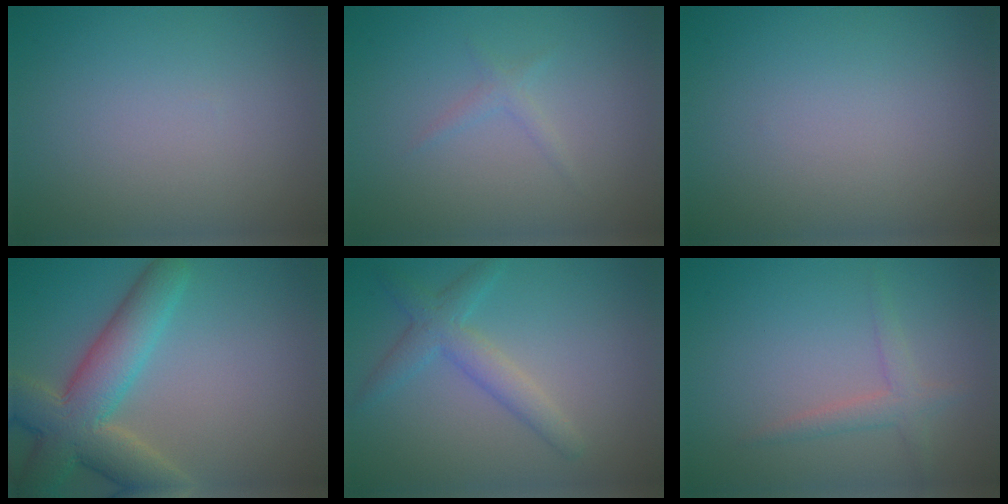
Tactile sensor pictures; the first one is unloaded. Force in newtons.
{"total": 0.9, "press": 0.9, "slide": 0.0}
{"total": 0.0}
{"total": 7.8, "press": 7.8, "slide": 0.5}
{"total": 3.1, "press": 3.1, "slide": 0.1}
{"total": 1.8, "press": 1.8, "slide": 0.0}